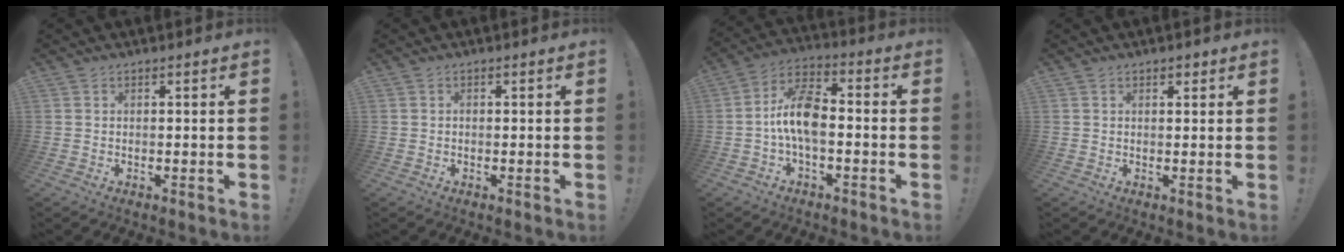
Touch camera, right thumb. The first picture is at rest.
{"total": 0.6, "force": [-0.3, 0.4, 0.3], "torque": [-0.012, 0.005, -0.005]}
{"total": 11.7, "force": [-1.4, 5.8, 10.0], "torque": [-0.206, 0.012, -0.025]}
{"total": 1.2, "force": [0.8, 0.8, 0.5], "torque": [0.001, -0.003, 0.012]}